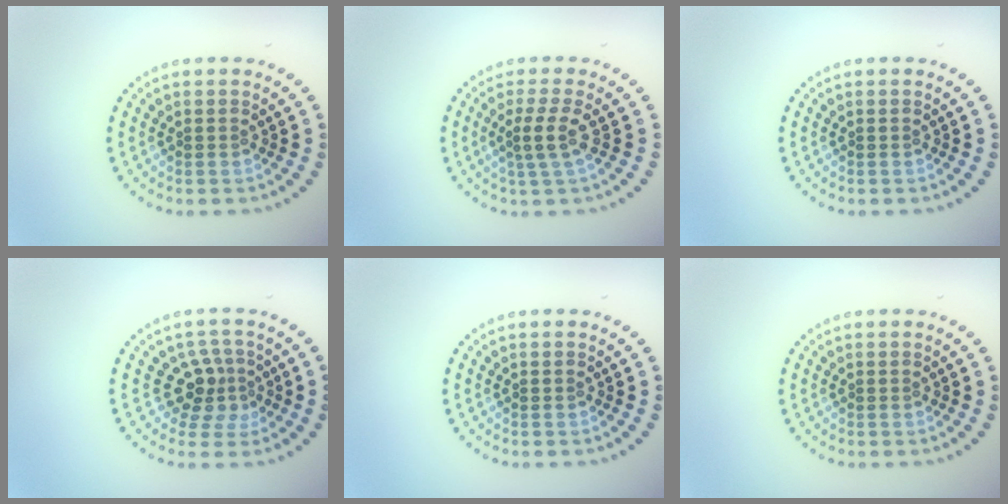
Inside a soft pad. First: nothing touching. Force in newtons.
{"total": 2.4, "press": 1.8, "slide": 1.6}
{"total": 0.0}
{"total": 3.0, "press": 2.3, "slide": 2.0}
{"total": 0.0}
{"total": 0.0}